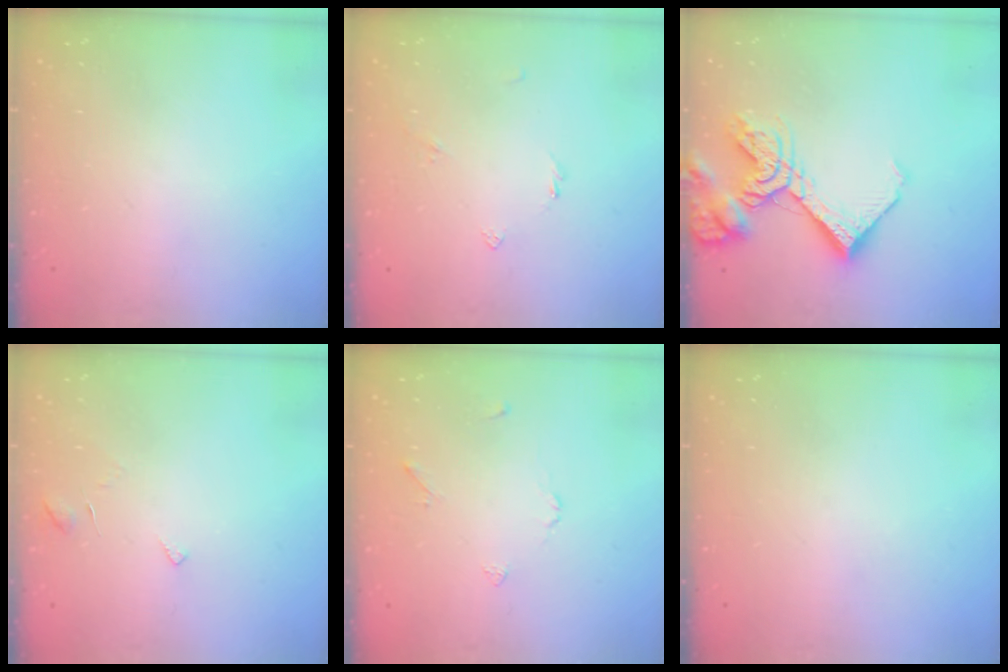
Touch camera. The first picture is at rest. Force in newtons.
{"total": 2.8, "press": 2.7, "slide": 0.6}
{"total": 14.6, "press": 14.5, "slide": 1.7}
{"total": 3.6, "press": 3.6, "slide": 0.3}
{"total": 2.2, "press": 2.2, "slide": 0.5}
{"total": 0.0}